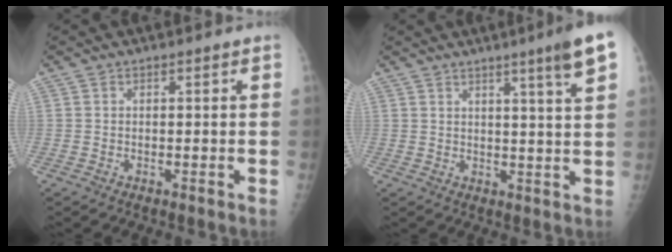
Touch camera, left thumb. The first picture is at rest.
{"total": 7.8, "force": [4.4, -0.4, 6.4], "torque": [-0.089, -0.023, 0.060]}